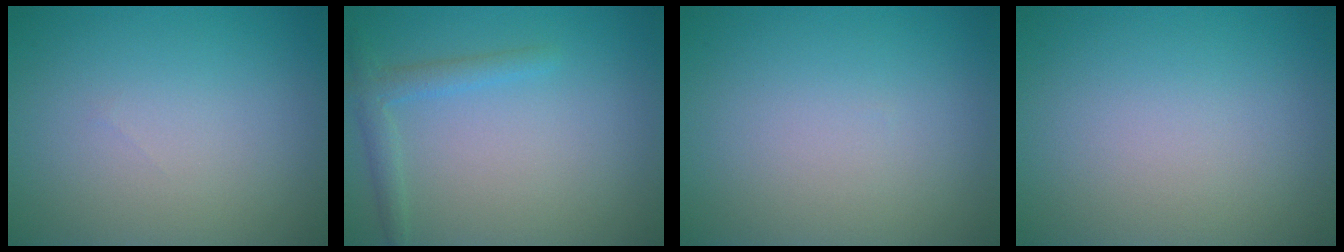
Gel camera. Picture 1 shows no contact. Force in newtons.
{"total": 1.9, "press": 1.9, "slide": 0.1}
{"total": 0.0}
{"total": 0.0}